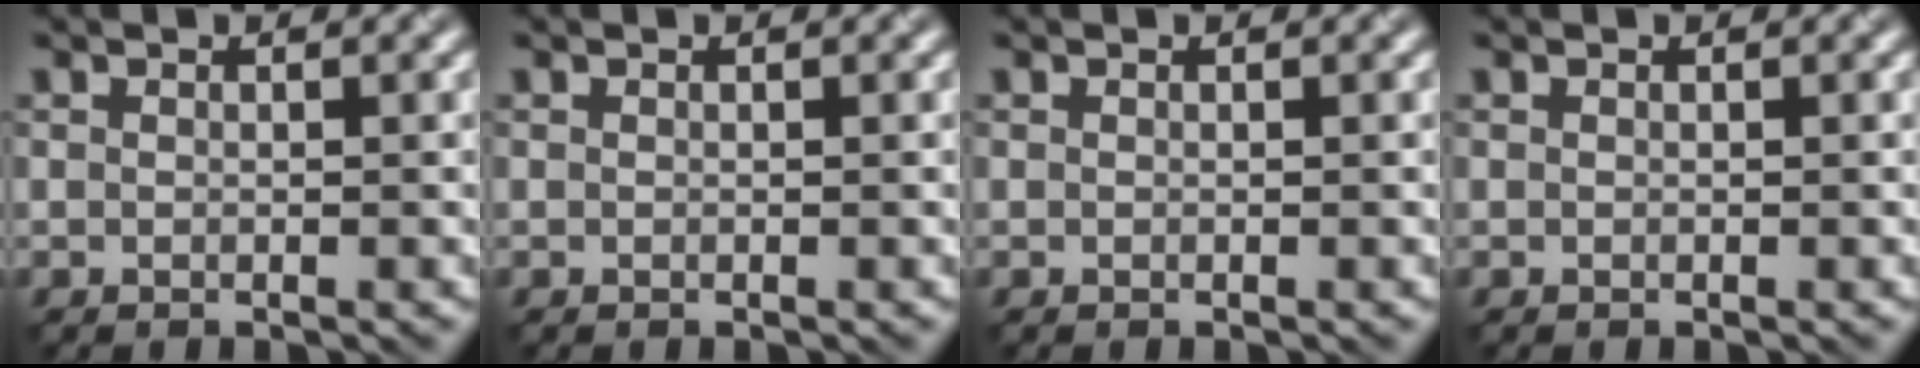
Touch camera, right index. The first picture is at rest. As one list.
[{"total": 0.0}, {"total": 0.0}, {"total": 0.0}]